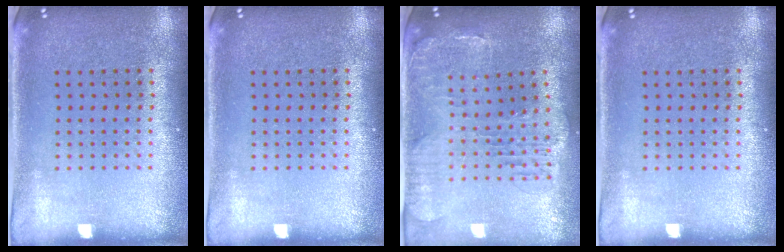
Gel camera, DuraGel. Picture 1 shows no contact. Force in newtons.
{"total": 0.0}
{"total": 1.4, "press": 1.3, "slide": 0.3}
{"total": 0.0}